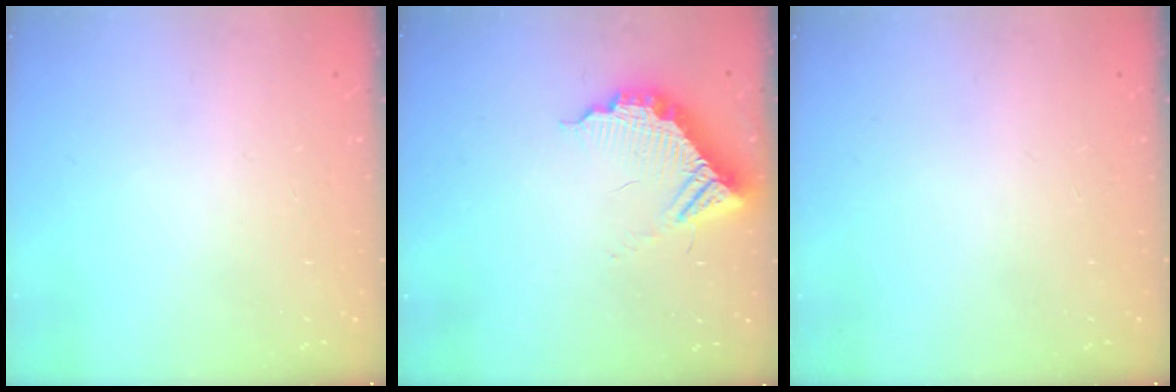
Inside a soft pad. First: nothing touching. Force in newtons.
{"total": 12.3, "press": 12.3, "slide": 0.7}
{"total": 0.0}